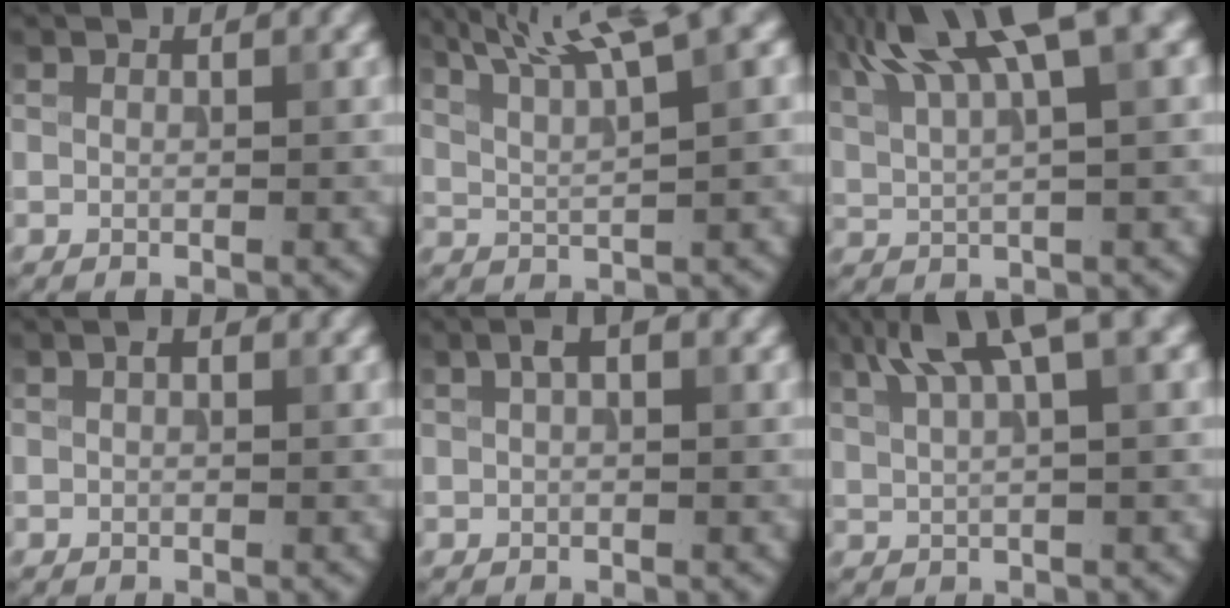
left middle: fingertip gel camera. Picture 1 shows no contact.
{"total": 8.0, "force": [5.3, 1.3, 5.8], "torque": [-0.088, 0.022, 0.075]}
{"total": 11.4, "force": [6.0, 3.1, 9.2], "torque": [-0.163, 0.025, 0.101]}
{"total": 0.7, "force": [0.2, 0.4, 0.6], "torque": [-0.008, 0.002, 0.002]}
{"total": 1.9, "force": [0.8, 0.8, 1.6], "torque": [-0.027, 0.007, 0.012]}
{"total": 6.9, "force": [4.1, 1.6, 5.4], "torque": [-0.089, 0.019, 0.073]}